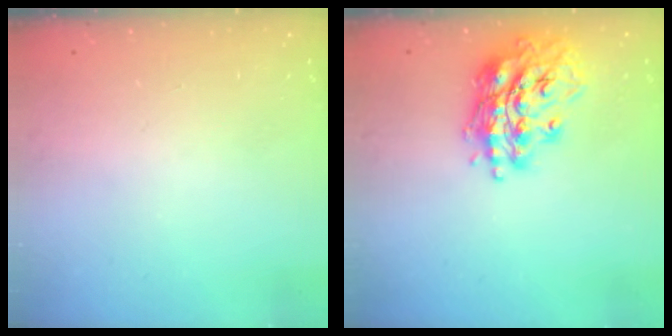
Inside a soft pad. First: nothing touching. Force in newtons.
{"total": 17.4, "press": 17.4, "slide": 1.4}